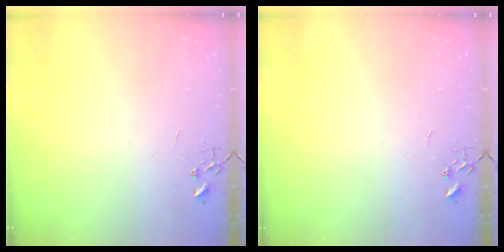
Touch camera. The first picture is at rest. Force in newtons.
{"total": 0.0}